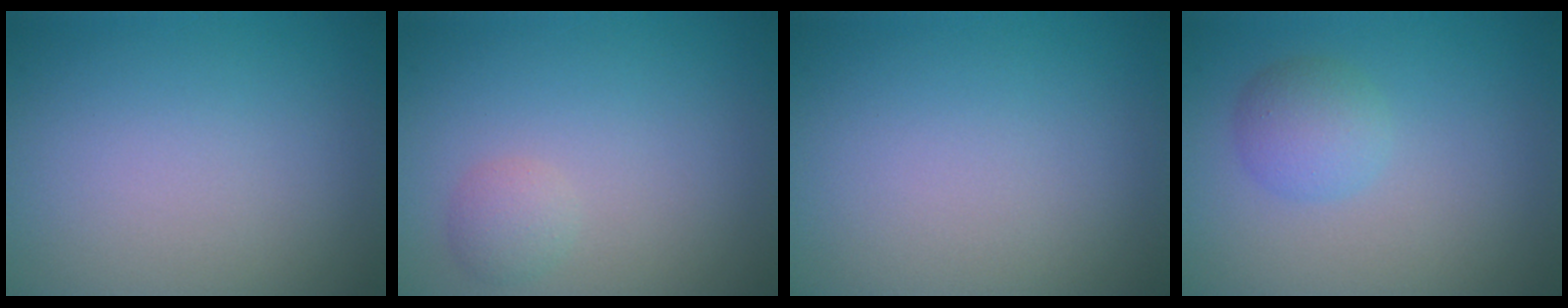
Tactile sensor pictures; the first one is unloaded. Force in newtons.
{"total": 1.3, "press": 1.3, "slide": 0.1}
{"total": 0.0}
{"total": 2.5, "press": 2.5, "slide": 0.1}